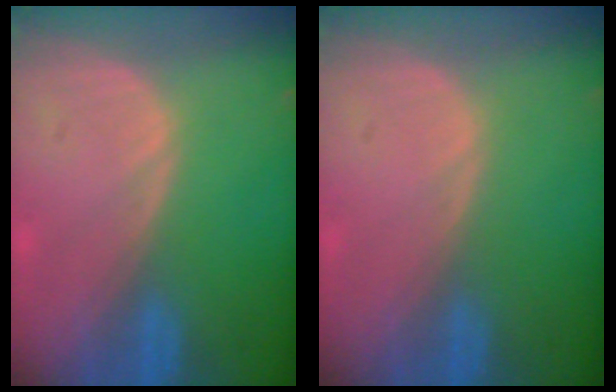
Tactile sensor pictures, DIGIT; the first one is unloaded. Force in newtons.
{"total": 0.0}